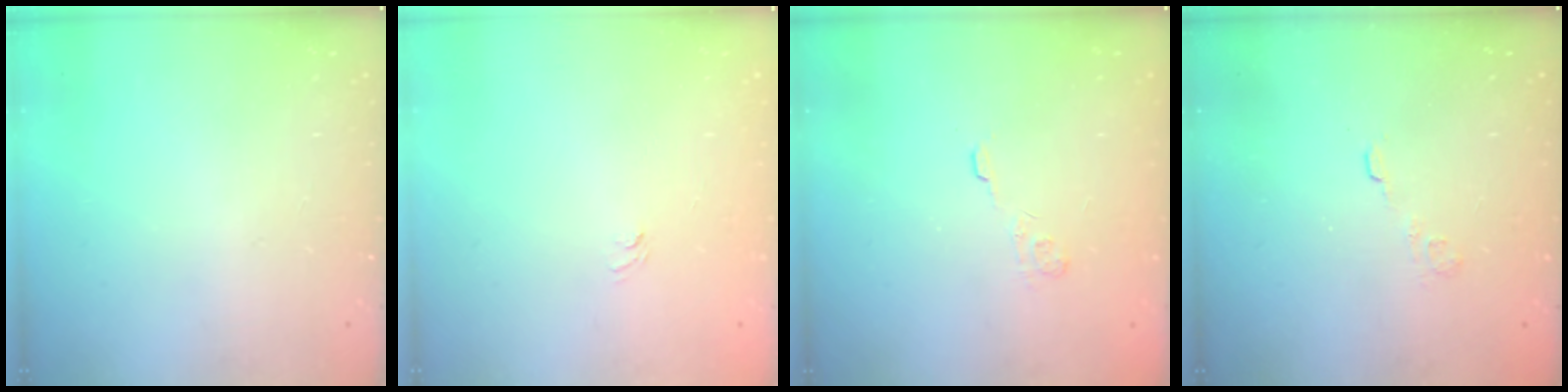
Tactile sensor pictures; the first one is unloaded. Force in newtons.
{"total": 3.8, "press": 3.7, "slide": 1.0}
{"total": 2.8, "press": 2.4, "slide": 1.5}
{"total": 2.6, "press": 2.2, "slide": 1.4}